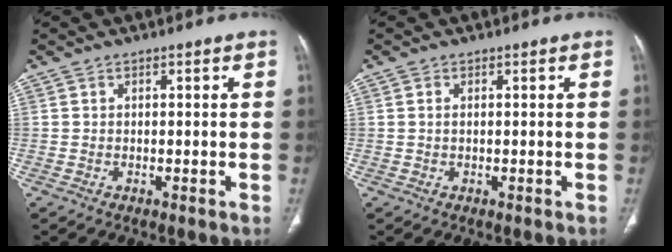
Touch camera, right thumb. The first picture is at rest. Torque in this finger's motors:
{"motor_torque": [-0.30, 0.12, -0.21, 0.03, -0.05]}